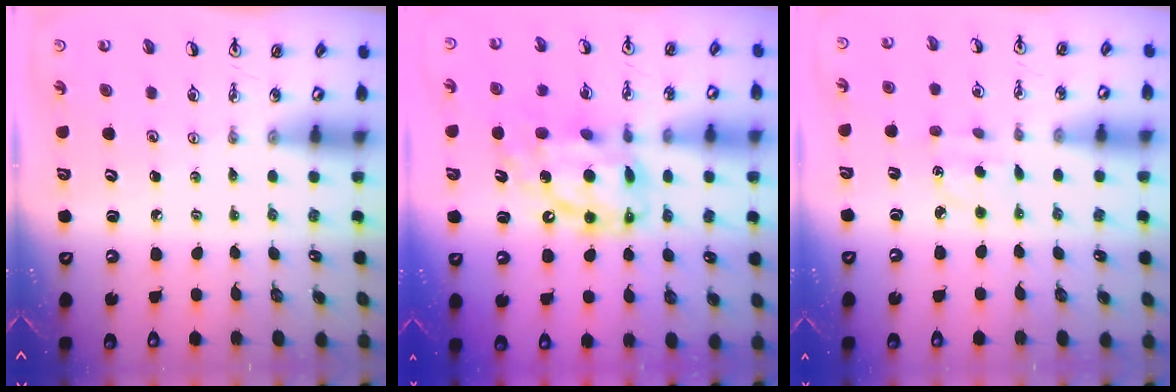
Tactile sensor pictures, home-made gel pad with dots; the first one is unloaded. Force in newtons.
{"total": 15.9, "press": 15.9, "slide": 1.4}
{"total": 2.7, "press": 2.6, "slide": 0.9}